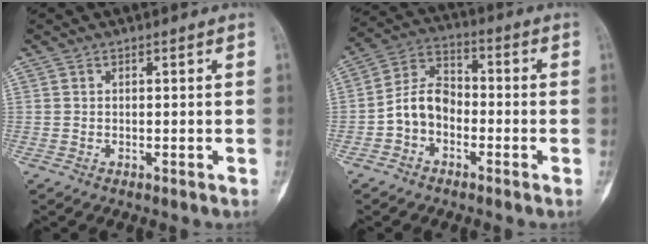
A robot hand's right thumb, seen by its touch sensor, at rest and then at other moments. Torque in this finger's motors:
{"motor_torque": [0.05, 0.03, 0.29, -0.25, 0.02]}